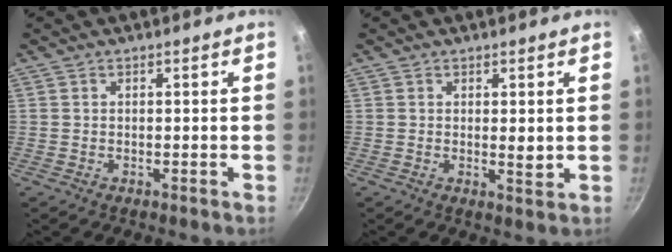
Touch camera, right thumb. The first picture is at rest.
{"total": 2.4, "force": [0.4, 0.7, 2.2], "torque": [-0.037, -0.009, 0.006]}